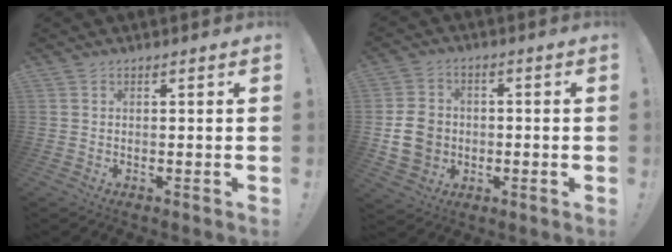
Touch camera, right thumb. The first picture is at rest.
{"total": 10.2, "force": [-1.6, 9.0, 4.5], "torque": [-0.078, 0.023, -0.024]}